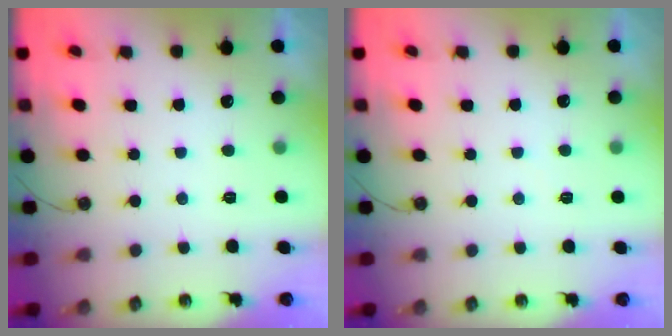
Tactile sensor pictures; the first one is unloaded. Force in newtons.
{"total": 3.3, "press": 3.3, "slide": 0.3}